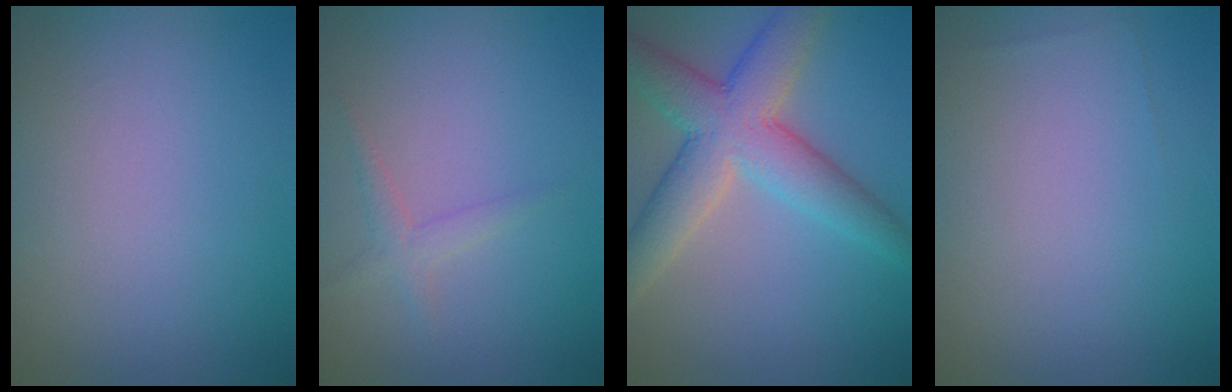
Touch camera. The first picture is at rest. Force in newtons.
{"total": 1.2, "press": 1.2, "slide": 0.0}
{"total": 7.0, "press": 7.0, "slide": 0.2}
{"total": 0.0}